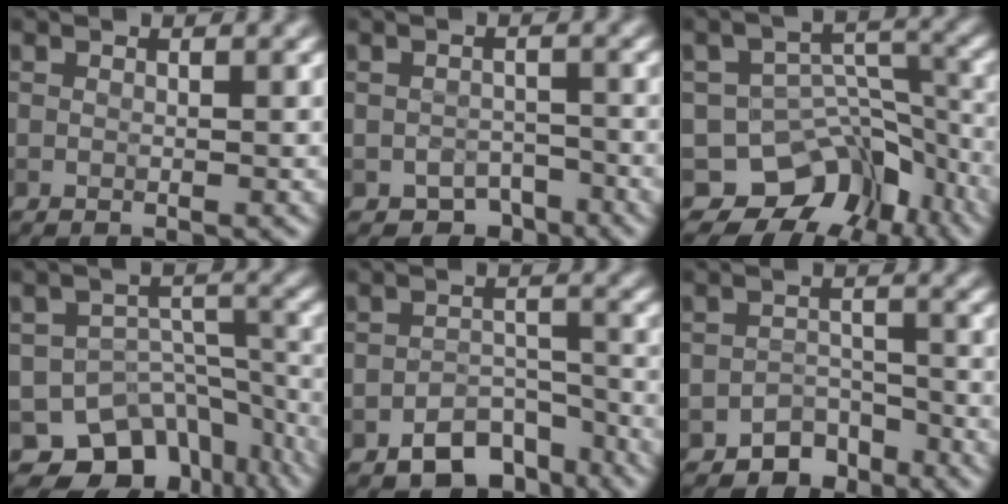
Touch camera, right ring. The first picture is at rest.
{"total": 2.7, "force": [-1.8, 1.7, 0.8], "torque": [-0.003, -0.003, -0.030]}
{"total": 8.4, "force": [-5.5, 5.5, 3.0], "torque": [-0.019, -0.003, -0.082]}
{"total": 10.7, "force": [-7.9, 6.4, 3.3], "torque": [-0.032, -0.006, -0.104]}
{"total": 5.3, "force": [-3.8, 3.0, 2.1], "torque": [-0.017, -0.007, -0.057]}
{"total": 3.3, "force": [-2.7, 1.9, 0.6], "torque": [0.010, 0.004, -0.044]}